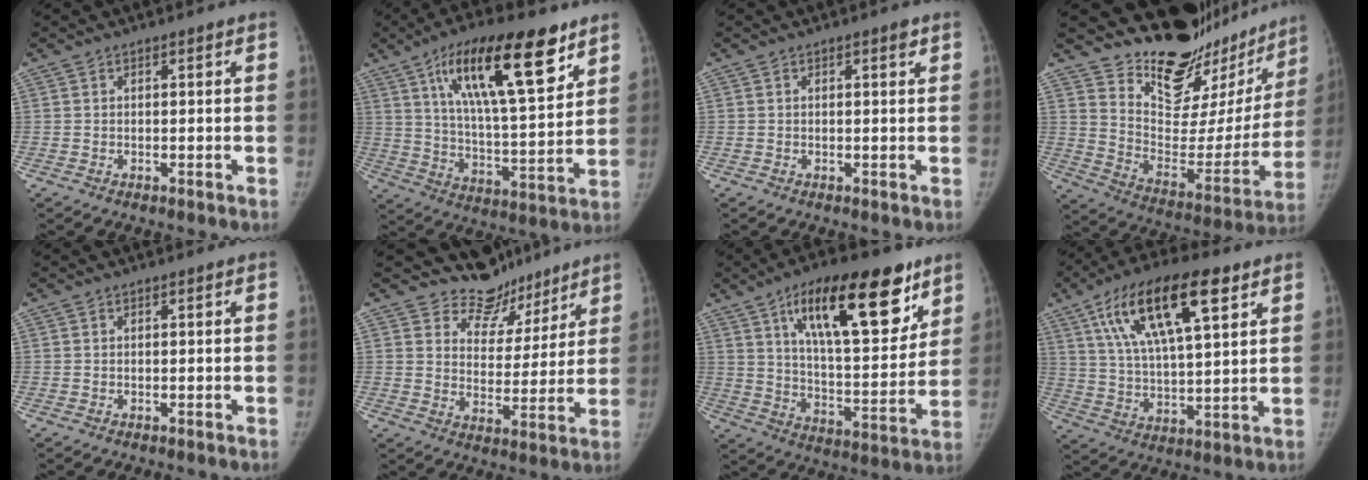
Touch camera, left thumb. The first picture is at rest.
{"total": 22.3, "force": [11.8, 7.0, 17.6], "torque": [-0.263, -0.037, 0.201]}
{"total": 1.1, "force": [0.7, 0.2, 0.8], "torque": [-0.010, -0.002, 0.009]}
{"total": 26.0, "force": [22.6, 9.5, 8.7], "torque": [-0.083, -0.166, 0.325]}
{"total": 0.0}
{"total": 10.2, "force": [8.9, 5.0, 0.5], "torque": [0.032, -0.073, 0.138]}
{"total": 24.3, "force": [13.2, 9.1, 18.2], "torque": [-0.241, -0.047, 0.214]}
{"total": 19.8, "force": [9.5, 7.2, 15.9], "torque": [-0.268, -0.011, 0.167]}